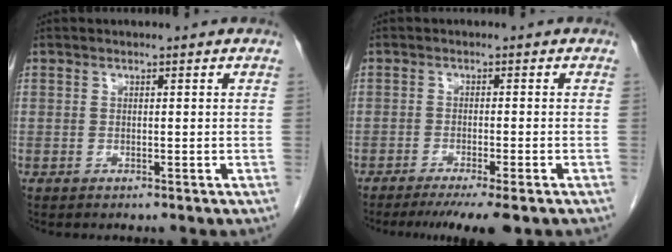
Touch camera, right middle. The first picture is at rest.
{"total": 7.1, "force": [-5.4, 0.2, 4.7], "torque": [-0.061, -0.016, -0.081]}